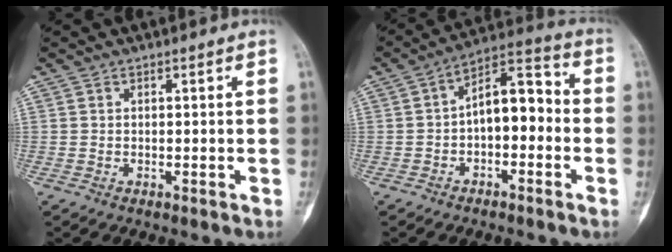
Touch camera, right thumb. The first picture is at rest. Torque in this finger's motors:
{"motor_torque": [0.15, 0.12, 0.11, -0.05, 0.15]}